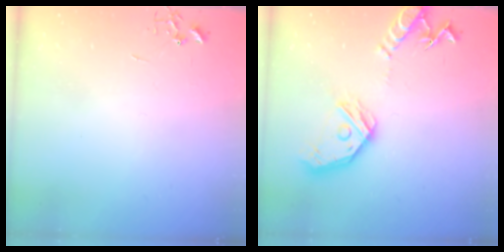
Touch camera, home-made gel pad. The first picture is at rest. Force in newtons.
{"total": 17.1, "press": 16.9, "slide": 2.2}